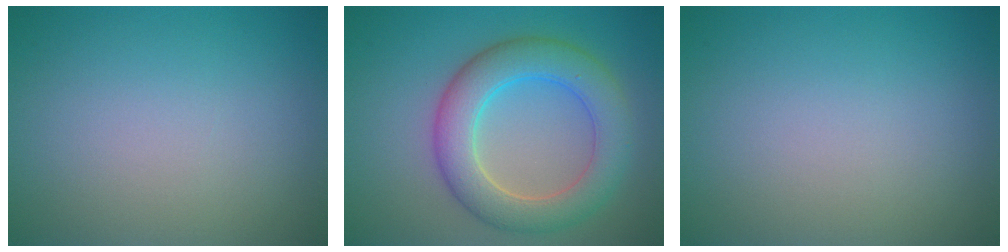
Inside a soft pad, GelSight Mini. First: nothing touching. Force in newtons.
{"total": 6.4, "press": 6.4, "slide": 0.5}
{"total": 0.0}